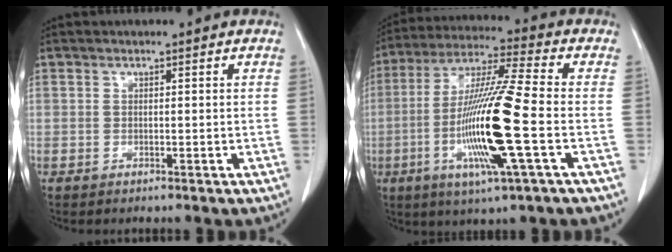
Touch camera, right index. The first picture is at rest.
{"total": 16.7, "force": [-3.9, 0.1, 16.3], "torque": [-0.326, -0.013, -0.080]}